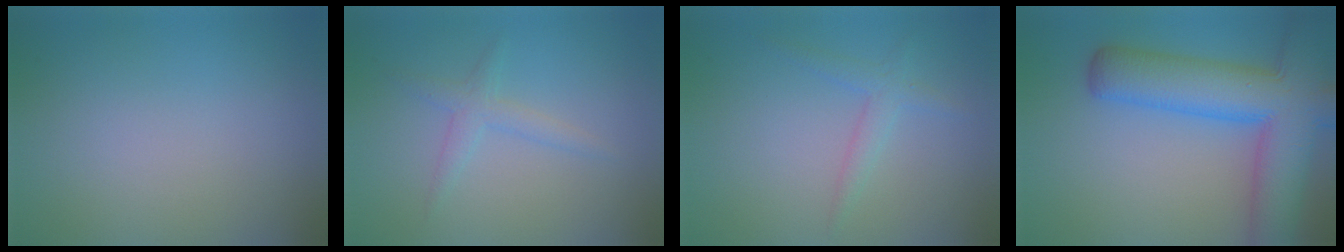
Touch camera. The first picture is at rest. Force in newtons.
{"total": 1.8, "press": 1.8, "slide": 0.0}
{"total": 1.8, "press": 1.8, "slide": 0.0}
{"total": 10.7, "press": 10.7, "slide": 0.6}